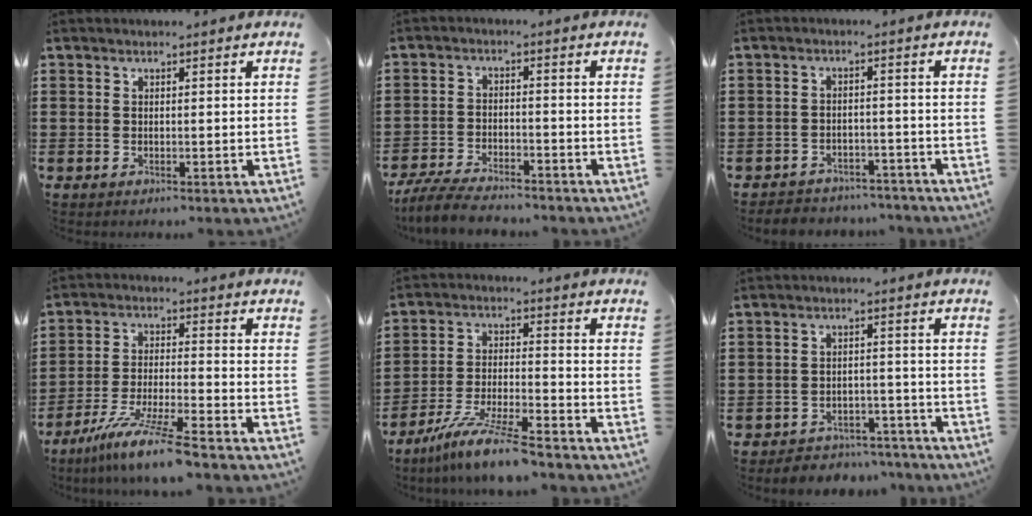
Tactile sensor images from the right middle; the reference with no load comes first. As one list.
[{"total": 5.6, "force": [-5.2, 0.5, 1.9], "torque": [-0.049, -0.006, -0.103]}, {"total": 3.2, "force": [-3.2, 0.3, -0.2], "torque": [-0.005, -0.004, -0.069]}, {"total": 9.1, "force": [-7.5, -0.6, 5.2], "torque": [-0.101, -0.012, -0.143]}, {"total": 9.3, "force": [-8.0, -0.3, 4.7], "torque": [-0.098, -0.006, -0.157]}, {"total": 3.8, "force": [-3.8, 0.4, -0.1], "torque": [-0.005, 0.000, -0.080]}]